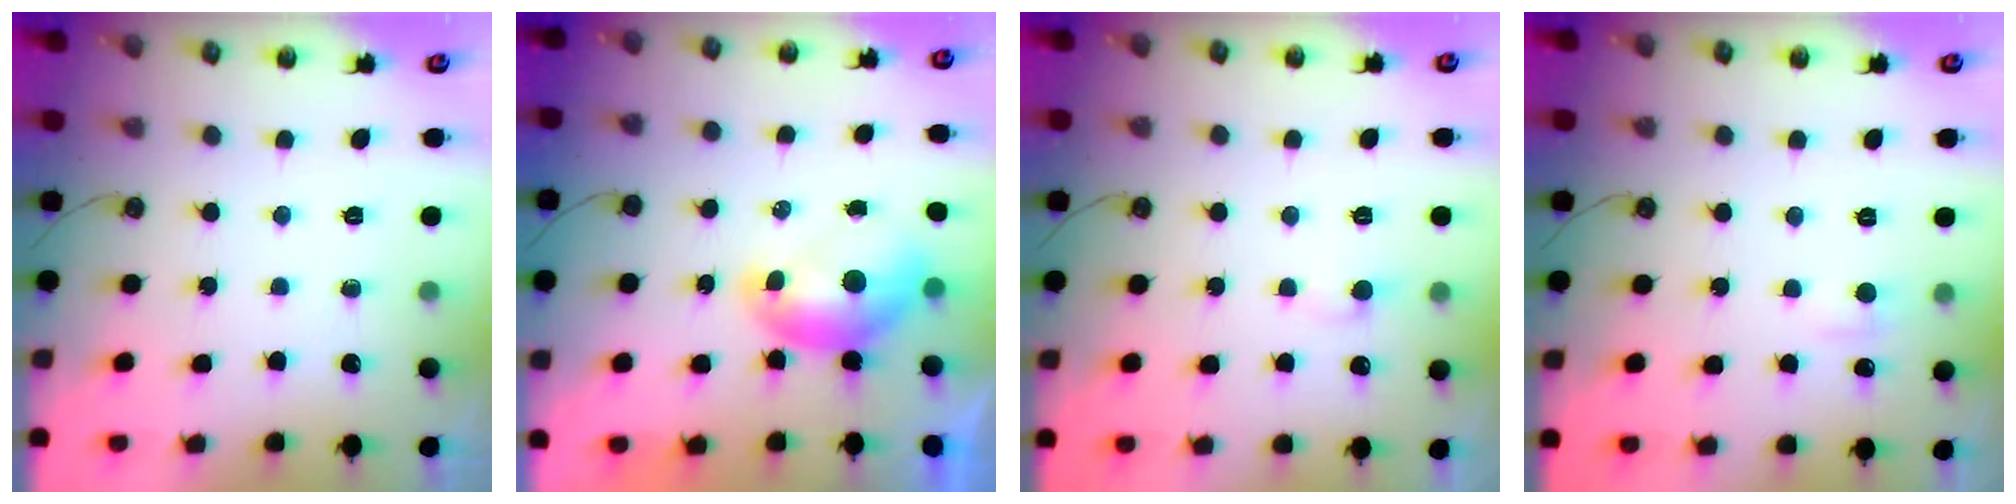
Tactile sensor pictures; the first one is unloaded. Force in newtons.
{"total": 1.7, "press": 1.5, "slide": 0.6}
{"total": 0.6, "press": 0.5, "slide": 0.4}
{"total": 2.3, "press": 2.3, "slide": 0.4}